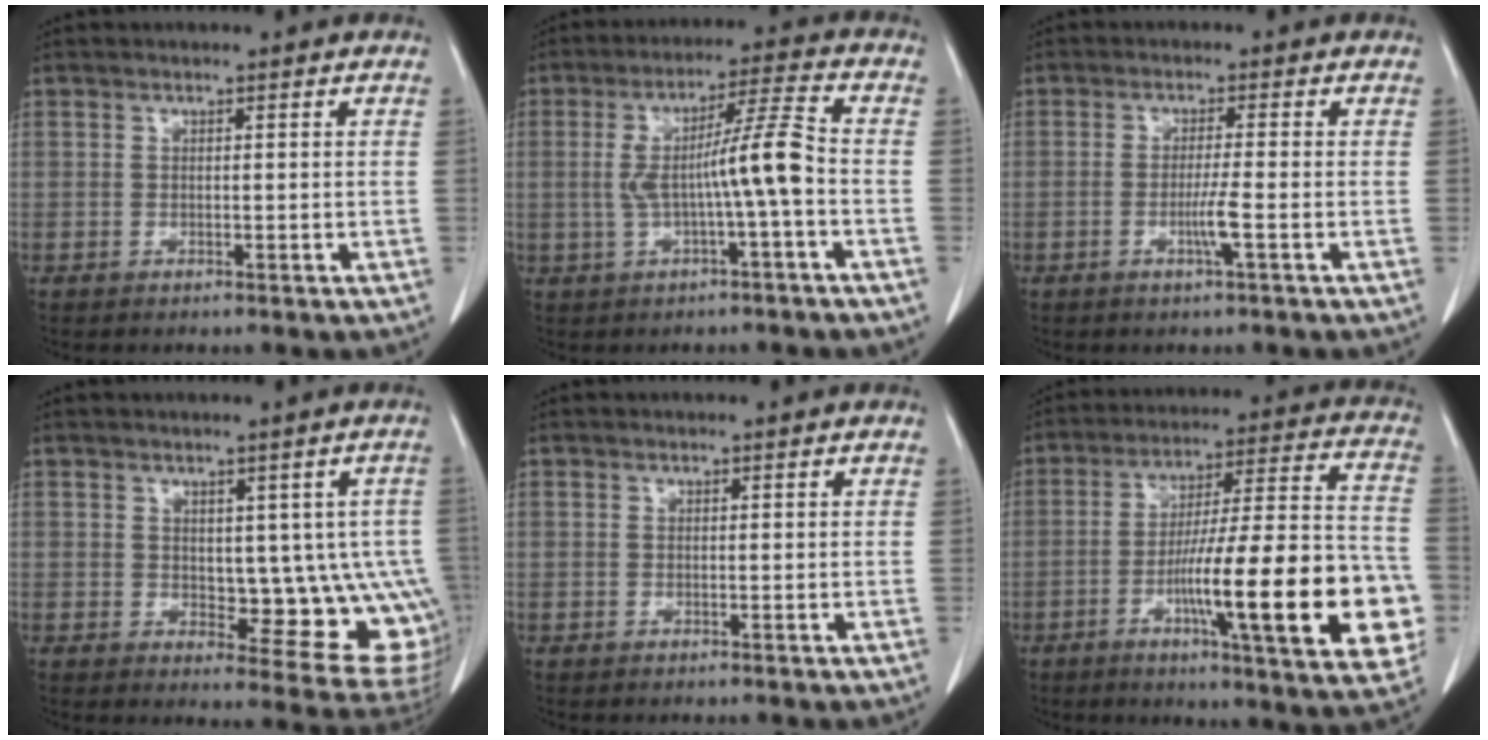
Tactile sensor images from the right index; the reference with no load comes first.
{"total": 8.8, "force": [-1.1, -0.3, 8.7], "torque": [-0.157, 0.023, -0.019]}
{"total": 3.3, "force": [-1.1, -0.6, 3.0], "torque": [-0.058, -0.006, -0.023]}
{"total": 11.0, "force": [0.3, 5.0, 9.8], "torque": [-0.097, -0.004, 0.016]}
{"total": 0.0}
{"total": 24.1, "force": [-6.8, 2.9, 23.0], "torque": [-0.285, 0.007, -0.094]}